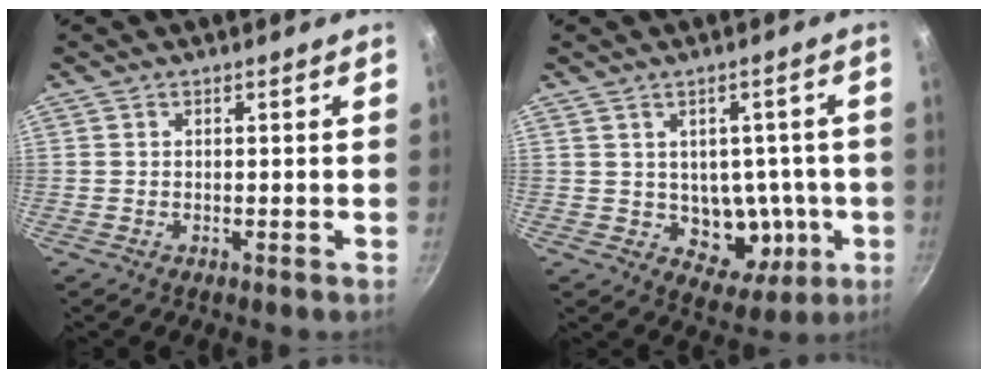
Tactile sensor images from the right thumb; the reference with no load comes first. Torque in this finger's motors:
{"motor_torque": [0.32, 0.44, 0.61, -0.19, 0.00]}